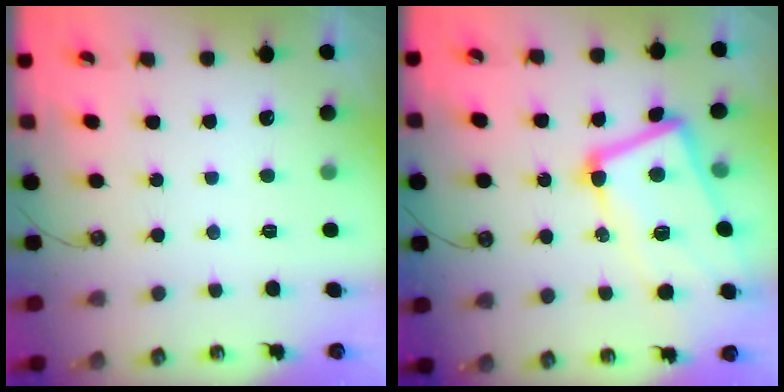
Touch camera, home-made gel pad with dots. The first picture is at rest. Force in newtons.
{"total": 12.3, "press": 12.1, "slide": 1.6}